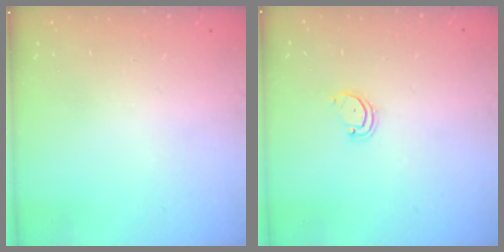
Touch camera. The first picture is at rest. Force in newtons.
{"total": 2.6, "press": 2.6, "slide": 0.2}